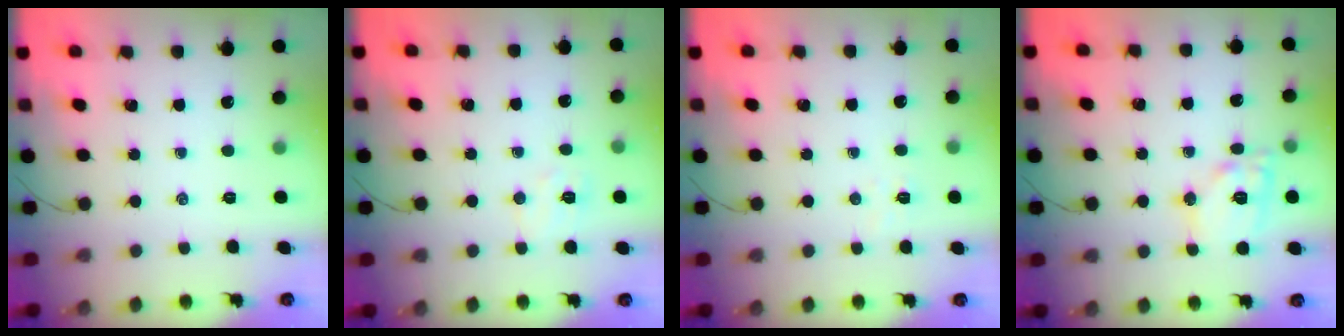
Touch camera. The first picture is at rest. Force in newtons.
{"total": 5.2, "press": 5.1, "slide": 1.1}
{"total": 3.9, "press": 3.8, "slide": 0.9}
{"total": 11.8, "press": 11.7, "slide": 1.5}